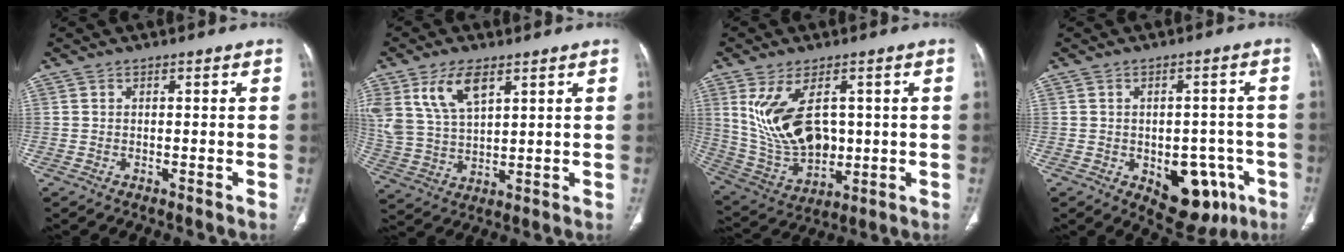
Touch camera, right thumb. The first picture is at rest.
{"total": 11.0, "force": [5.7, 5.5, 7.6], "torque": [-0.148, -0.016, 0.123]}
{"total": 15.1, "force": [2.9, 9.0, 11.8], "torque": [-0.211, -0.013, 0.079]}
{"total": 12.4, "force": [-4.6, 7.5, 8.7], "torque": [-0.065, 0.020, -0.047]}